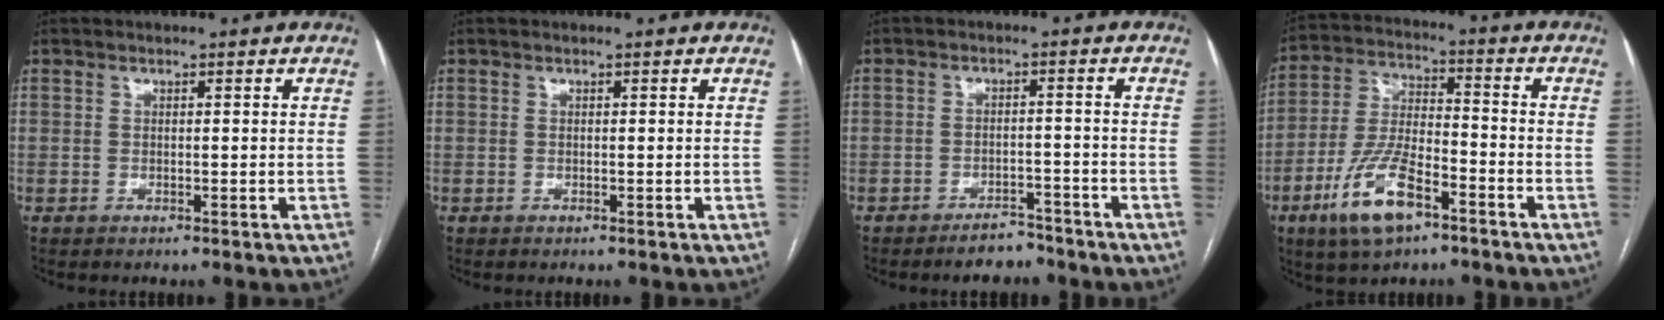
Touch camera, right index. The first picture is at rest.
{"total": 0.0}
{"total": 4.3, "force": [-3.7, 1.7, 1.4], "torque": [-0.018, 0.004, -0.054]}
{"total": 12.4, "force": [-6.7, 4.3, 9.5], "torque": [-0.205, 0.001, -0.121]}